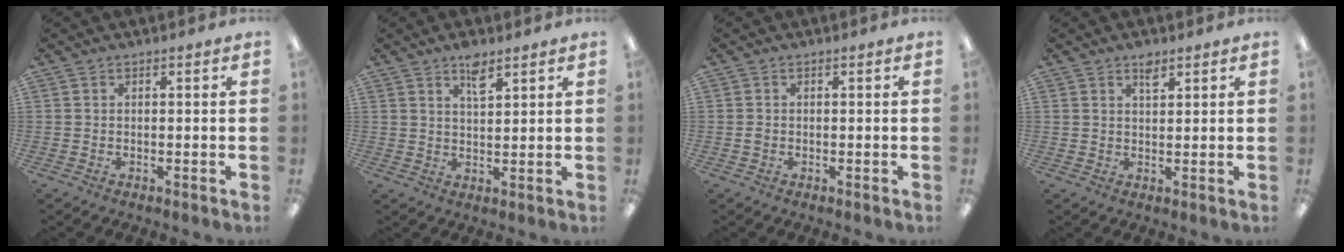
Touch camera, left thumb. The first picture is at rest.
{"total": 5.1, "force": [3.6, 1.9, 3.1], "torque": [-0.044, -0.016, 0.060]}
{"total": 0.7, "force": [-0.1, 0.6, 0.4], "torque": [-0.008, 0.004, -0.004]}
{"total": 3.2, "force": [2.2, 1.4, 1.8], "torque": [-0.025, -0.007, 0.037]}